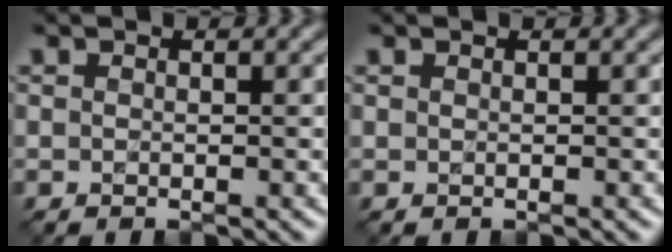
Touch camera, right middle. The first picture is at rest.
{"total": 0.0}